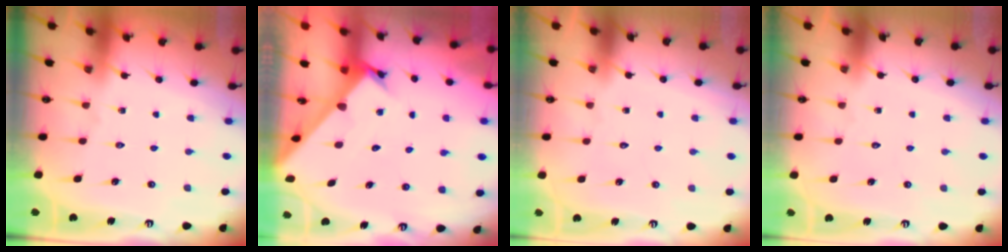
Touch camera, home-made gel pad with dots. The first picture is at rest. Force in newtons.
{"total": 2.3, "press": 2.3, "slide": 0.2}
{"total": 1.5, "press": 1.5, "slide": 0.0}
{"total": 1.7, "press": 1.6, "slide": 0.2}